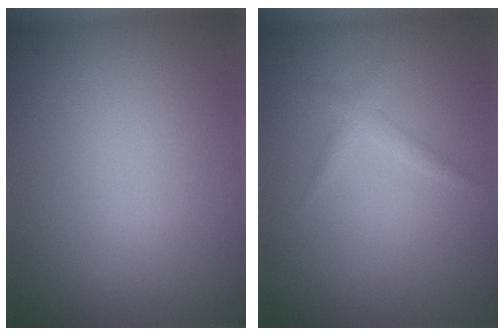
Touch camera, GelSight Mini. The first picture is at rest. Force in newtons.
{"total": 1.0, "press": 1.0, "slide": 0.1}